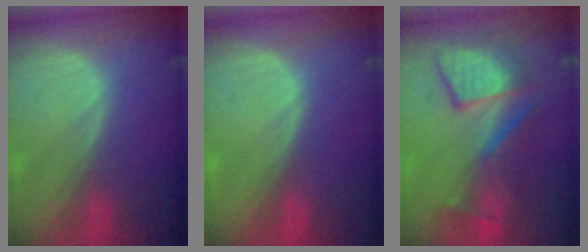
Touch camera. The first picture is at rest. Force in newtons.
{"total": 0.0}
{"total": 9.5, "press": 9.2, "slide": 2.1}